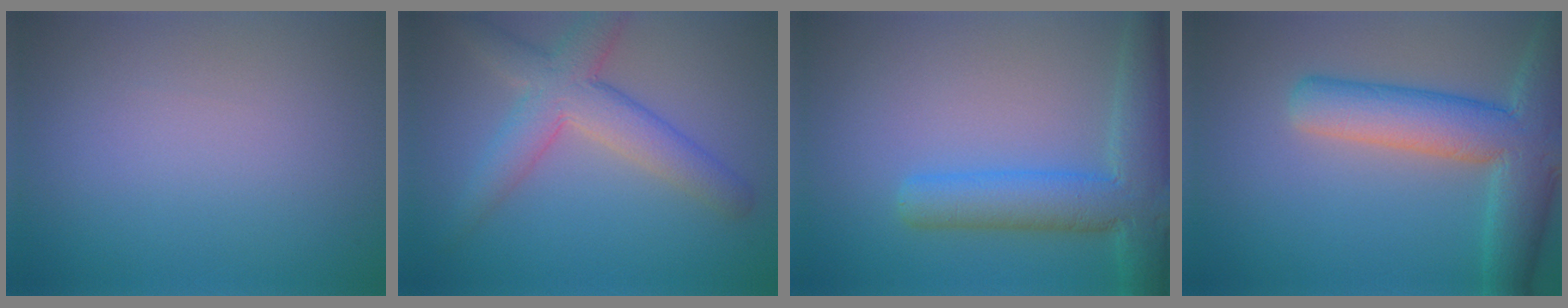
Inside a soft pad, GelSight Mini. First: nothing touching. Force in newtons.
{"total": 5.5, "press": 5.5, "slide": 0.5}
{"total": 6.9, "press": 6.8, "slide": 0.4}
{"total": 8.6, "press": 8.6, "slide": 0.6}